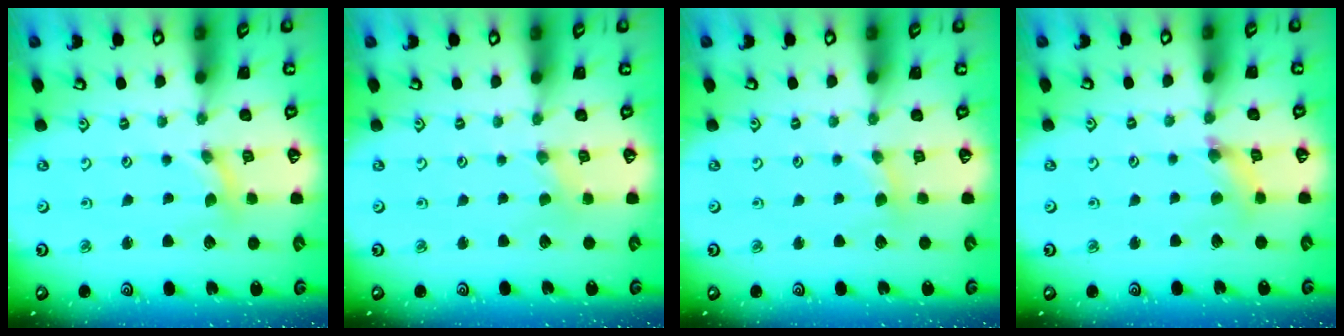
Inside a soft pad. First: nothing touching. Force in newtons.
{"total": 0.0}
{"total": 2.0, "press": 1.9, "slide": 0.4}
{"total": 3.8, "press": 3.8, "slide": 0.2}